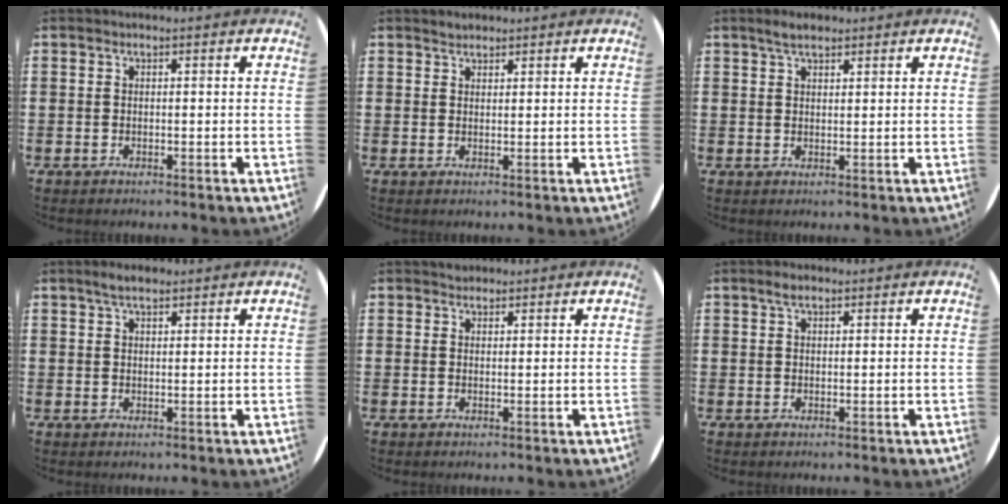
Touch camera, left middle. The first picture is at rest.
{"total": 1.3, "force": [1.2, 0.4, 0.0], "torque": [-0.002, 0.003, 0.024]}
{"total": 2.5, "force": [2.1, 0.8, 1.1], "torque": [-0.017, 0.003, 0.038]}
{"total": 2.5, "force": [1.9, 0.8, 1.3], "torque": [-0.020, 0.003, 0.034]}
{"total": 1.2, "force": [1.1, 0.4, -0.1], "torque": [0.009, -0.001, 0.020]}
{"total": 1.7, "force": [1.2, 0.8, 0.9], "torque": [-0.012, 0.003, 0.020]}